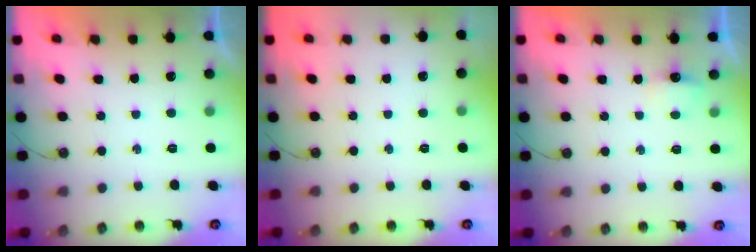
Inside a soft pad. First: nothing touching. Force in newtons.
{"total": 0.0}
{"total": 2.9, "press": 2.9, "slide": 0.3}